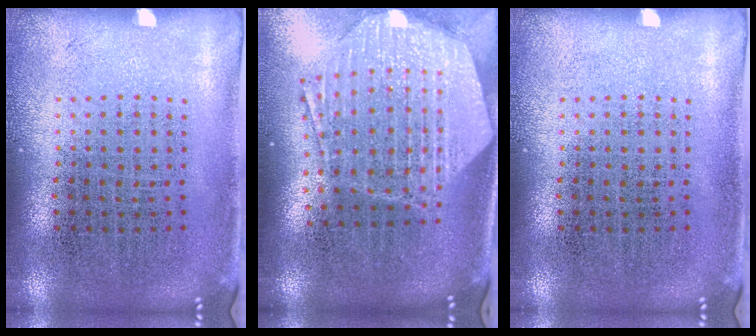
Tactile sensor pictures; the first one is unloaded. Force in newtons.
{"total": 2.9, "press": 2.3, "slide": 1.8}
{"total": 0.0}